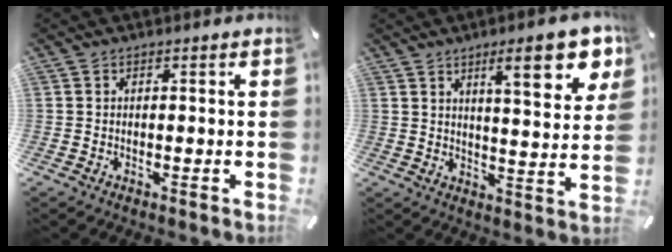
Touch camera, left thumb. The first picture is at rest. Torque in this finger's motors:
{"motor_torque": [1.93, 1.69, 1.50, -0.80, 0.07]}